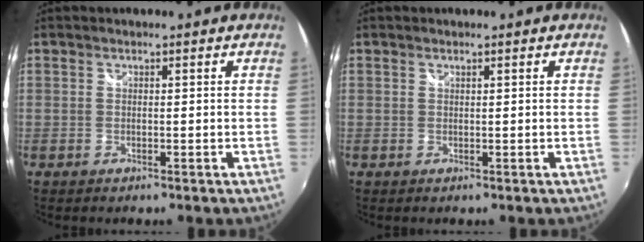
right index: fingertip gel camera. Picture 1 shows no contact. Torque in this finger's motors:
{"motor_torque": [0.40, 0.31, -0.03, 0.00]}